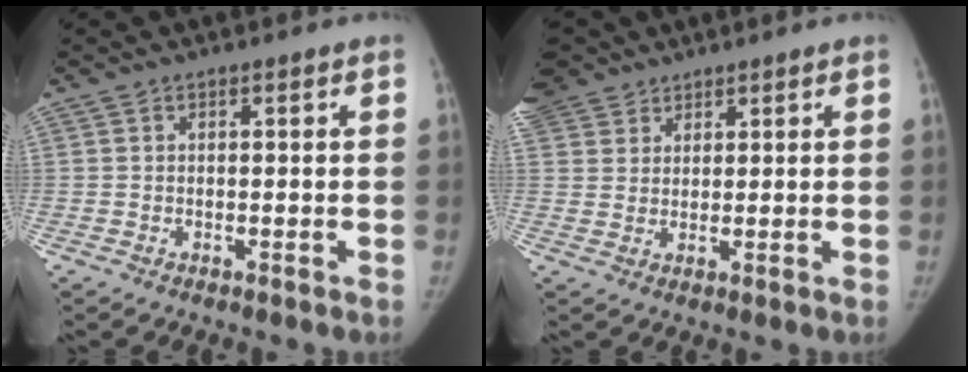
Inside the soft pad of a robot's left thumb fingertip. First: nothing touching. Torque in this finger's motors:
{"motor_torque": [0.90, -0.01, 0.11, -0.21, 0.13]}